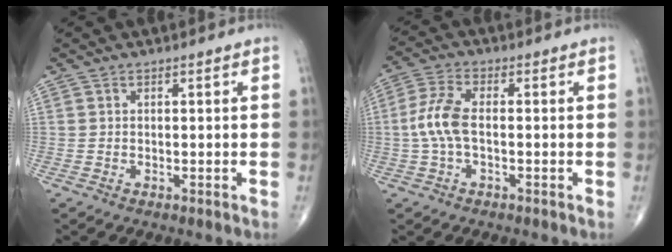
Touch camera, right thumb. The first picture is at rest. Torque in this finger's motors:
{"motor_torque": [-0.28, 0.23, 1.03, 0.09, 0.10]}